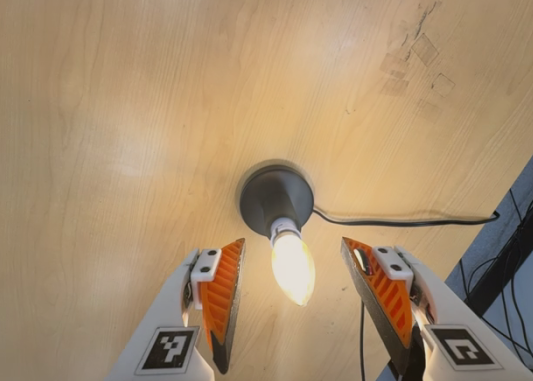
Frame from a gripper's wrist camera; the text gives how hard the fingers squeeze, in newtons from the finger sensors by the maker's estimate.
{"total": 0.0}